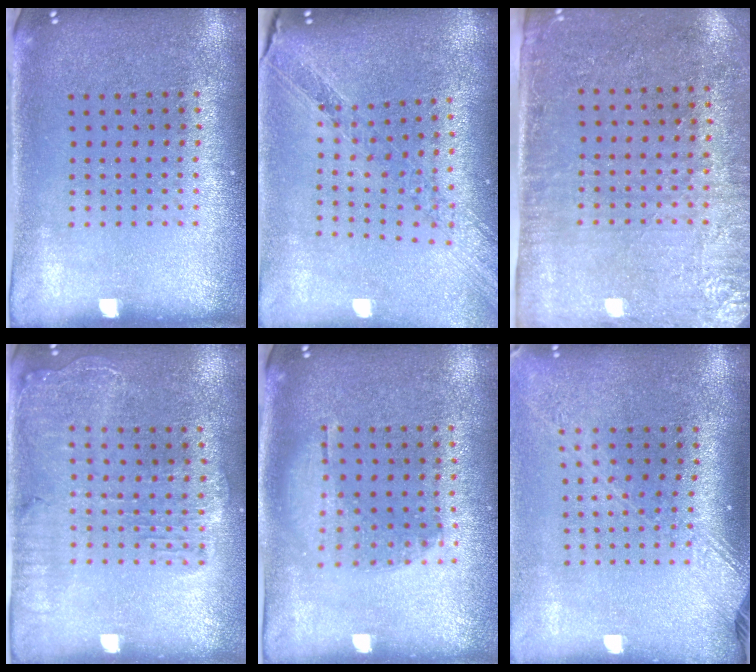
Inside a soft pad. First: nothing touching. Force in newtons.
{"total": 1.1, "press": 1.1, "slide": 0.2}
{"total": 2.9, "press": 2.5, "slide": 1.5}
{"total": 1.7, "press": 1.6, "slide": 0.5}
{"total": 1.1, "press": 0.9, "slide": 0.5}
{"total": 2.1, "press": 1.6, "slide": 1.4}